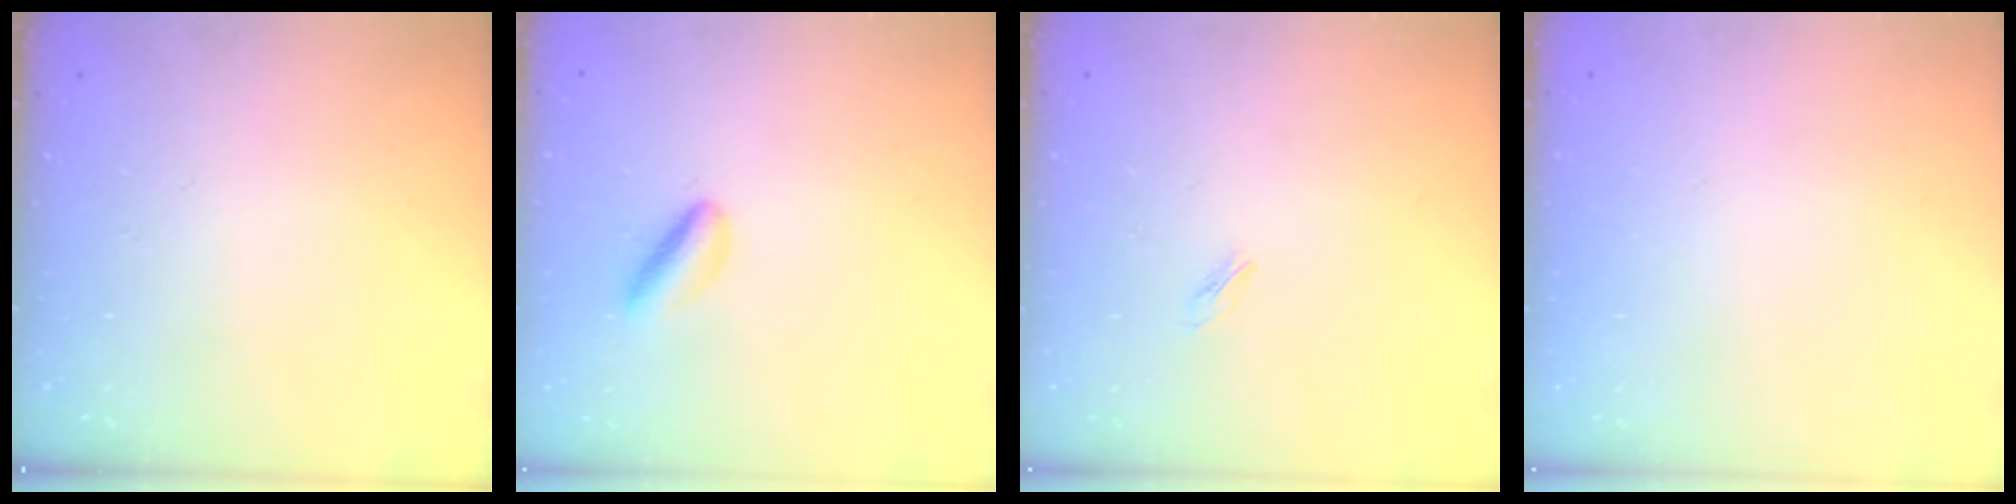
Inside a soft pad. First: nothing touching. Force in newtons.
{"total": 4.2, "press": 4.0, "slide": 1.0}
{"total": 1.7, "press": 1.7, "slide": 0.2}
{"total": 2.2, "press": 2.2, "slide": 0.1}